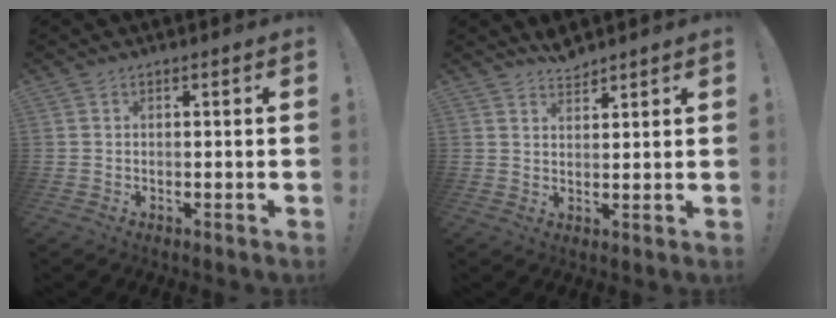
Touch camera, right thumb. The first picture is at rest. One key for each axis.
{"total": 3.6, "fx": 3.4, "fy": 1.1, "fz": 0.7, "tx": 0.002, "ty": -0.026, "tz": 0.060}